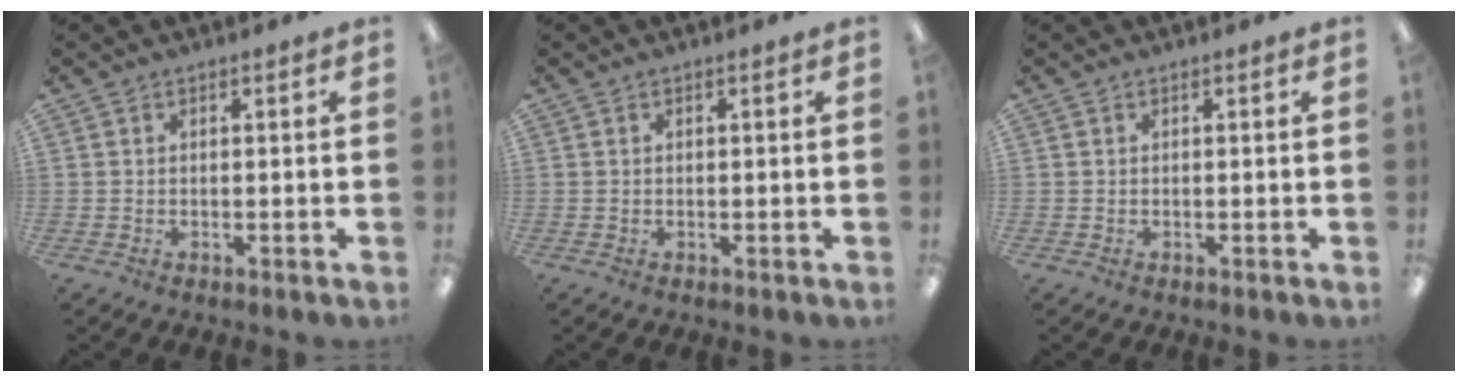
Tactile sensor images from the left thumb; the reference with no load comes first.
{"total": 0.0}
{"total": 0.0}